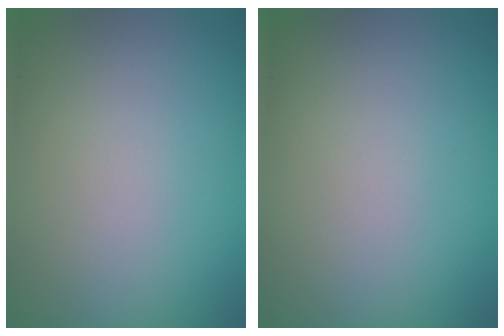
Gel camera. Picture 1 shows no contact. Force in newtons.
{"total": 0.0}